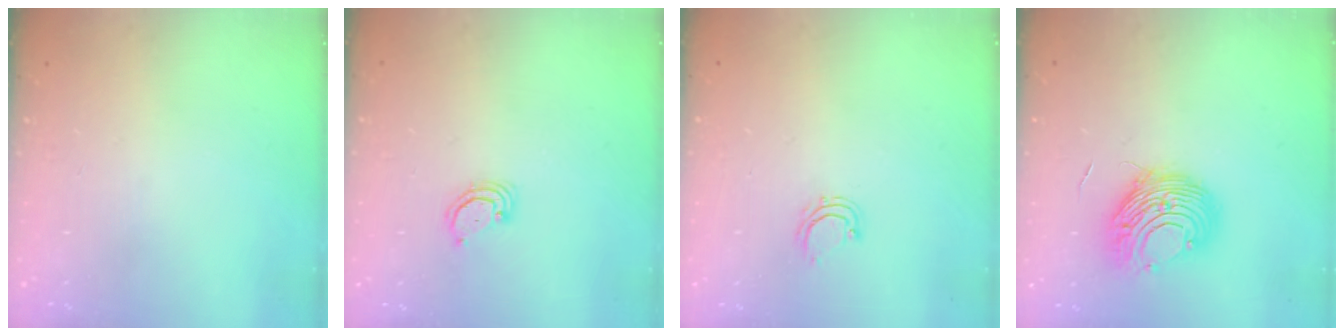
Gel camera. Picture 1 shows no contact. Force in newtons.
{"total": 2.9, "press": 2.9, "slide": 0.2}
{"total": 5.2, "press": 5.1, "slide": 1.0}
{"total": 11.1, "press": 11.1, "slide": 0.9}